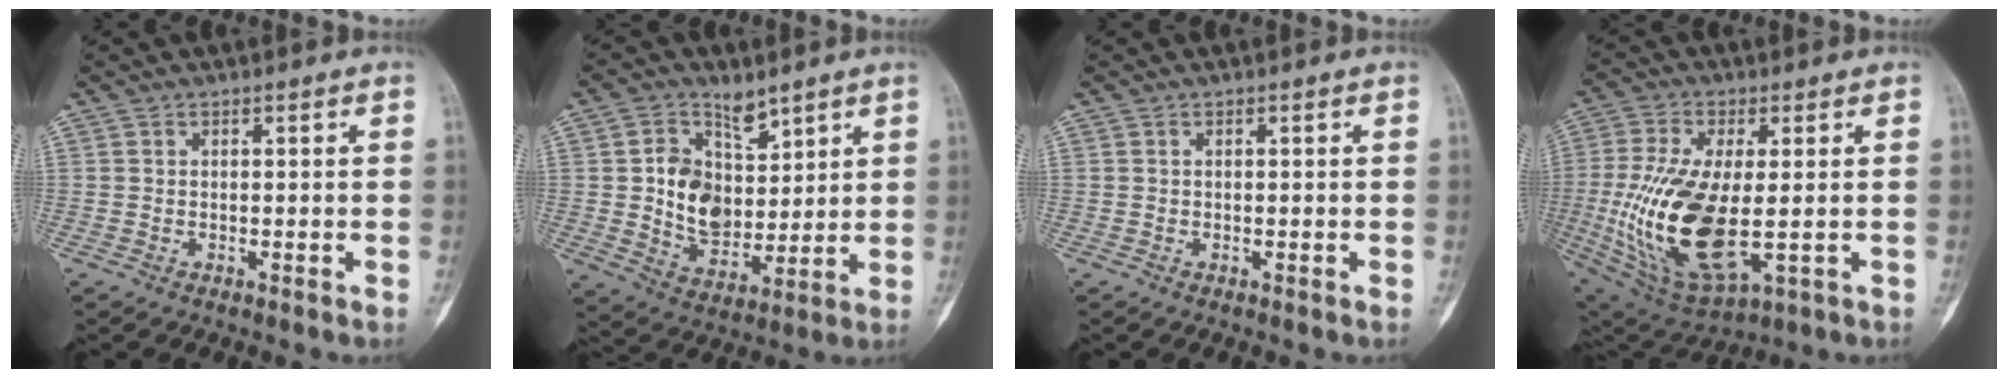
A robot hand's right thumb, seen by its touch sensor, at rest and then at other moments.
{"total": 11.5, "force": [4.3, 8.3, 6.7], "torque": [-0.079, -0.030, 0.091]}
{"total": 0.0}
{"total": 20.4, "force": [-1.8, 9.5, 17.9], "torque": [-0.371, -0.017, -0.009]}